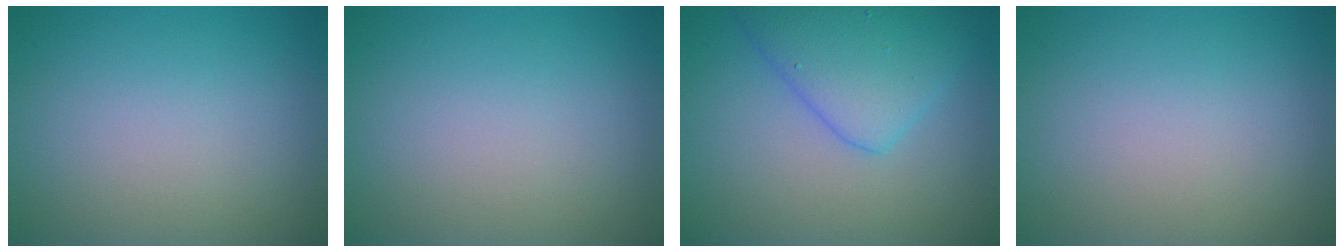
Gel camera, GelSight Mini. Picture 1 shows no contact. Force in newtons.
{"total": 0.0}
{"total": 5.2, "press": 5.2, "slide": 0.1}
{"total": 0.0}